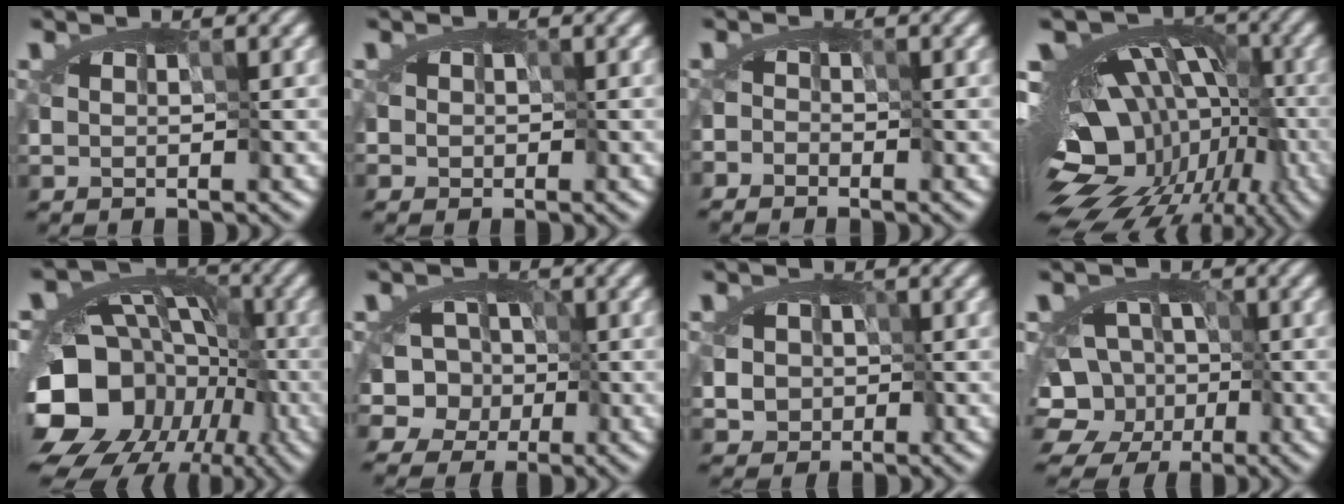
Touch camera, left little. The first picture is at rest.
{"total": 0.6, "force": [-0.1, 0.6, 0.0], "torque": [-0.013, -0.004, 0.012]}
{"total": 1.1, "force": [-1.0, -0.1, -0.4], "torque": [0.009, -0.003, -0.018]}
{"total": 15.2, "force": [-6.6, 9.4, 9.8], "torque": [-0.136, -0.002, -0.092]}
{"total": 17.5, "force": [-8.5, 14.2, 5.7], "torque": [-0.093, -0.020, -0.163]}
{"total": 6.8, "force": [-1.4, 6.1, 2.6], "torque": [-0.021, 0.025, -0.065]}
{"total": 1.8, "force": [-1.0, 1.5, 0.0], "torque": [-0.008, -0.008, -0.010]}
{"total": 9.2, "force": [-5.5, 7.0, 2.2], "torque": [0.001, -0.009, -0.107]}